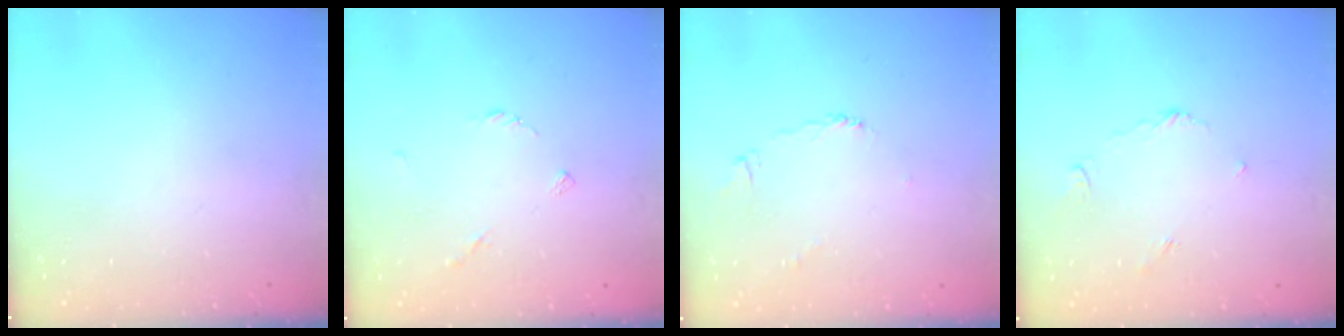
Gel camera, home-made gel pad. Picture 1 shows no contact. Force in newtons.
{"total": 4.2, "press": 4.2, "slide": 0.4}
{"total": 2.4, "press": 2.3, "slide": 0.7}
{"total": 3.4, "press": 3.4, "slide": 0.4}